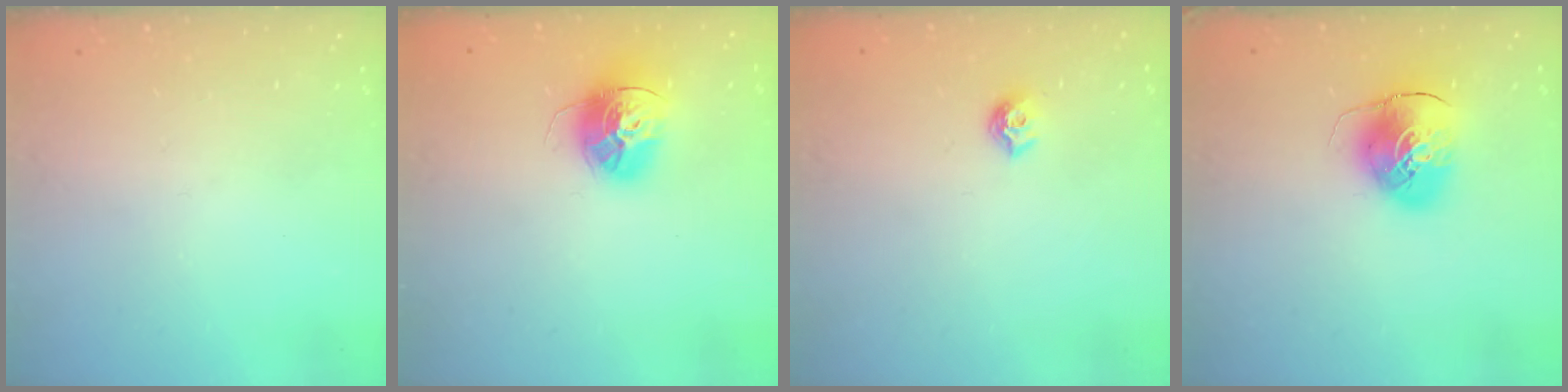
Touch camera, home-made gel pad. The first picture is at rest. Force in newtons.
{"total": 14.6, "press": 14.5, "slide": 1.3}
{"total": 6.9, "press": 6.8, "slide": 0.7}
{"total": 10.4, "press": 10.2, "slide": 1.8}